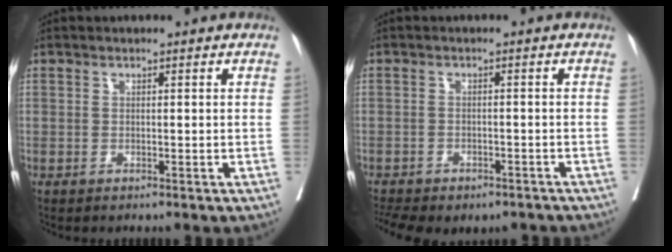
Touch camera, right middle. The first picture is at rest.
{"total": 11.2, "force": [-8.3, 5.4, 5.1], "torque": [-0.107, 0.003, -0.107]}